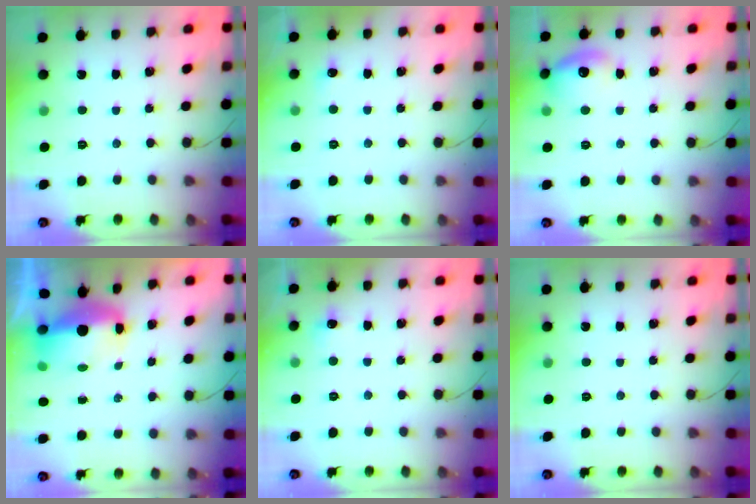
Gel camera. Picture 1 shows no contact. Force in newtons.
{"total": 3.4, "press": 3.3, "slide": 0.9}
{"total": 11.8, "press": 11.8, "slide": 0.8}
{"total": 6.5, "press": 6.4, "slide": 0.6}
{"total": 4.6, "press": 4.4, "slide": 1.2}
{"total": 0.0}